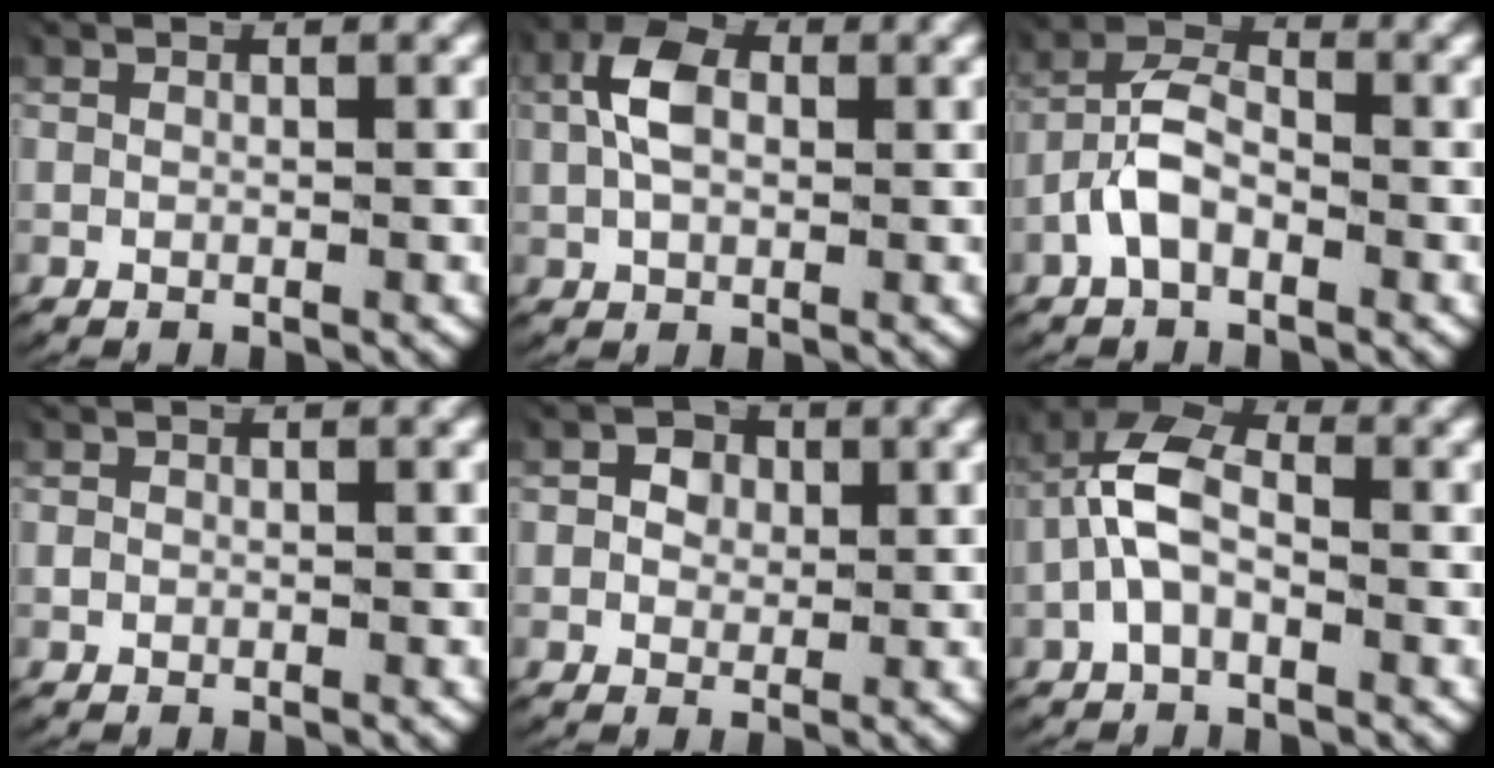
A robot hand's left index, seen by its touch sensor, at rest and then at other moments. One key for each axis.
{"total": 4.2, "fx": 0.9, "fy": 2.6, "fz": 3.2, "tx": -0.066, "ty": 0.006, "tz": 0.013}
{"total": 4.6, "fx": -1.3, "fy": 3.2, "fz": 3.0, "tx": -0.060, "ty": -0.003, "tz": -0.029}
{"total": 0.0}
{"total": 2.4, "fx": 0.6, "fy": 2.1, "fz": 1.1, "tx": -0.015, "ty": -0.006, "tz": 0.010}
{"total": 4.6, "fx": -0.1, "fy": 2.9, "fz": 3.6, "tx": -0.074, "ty": -0.001, "tz": -0.008}